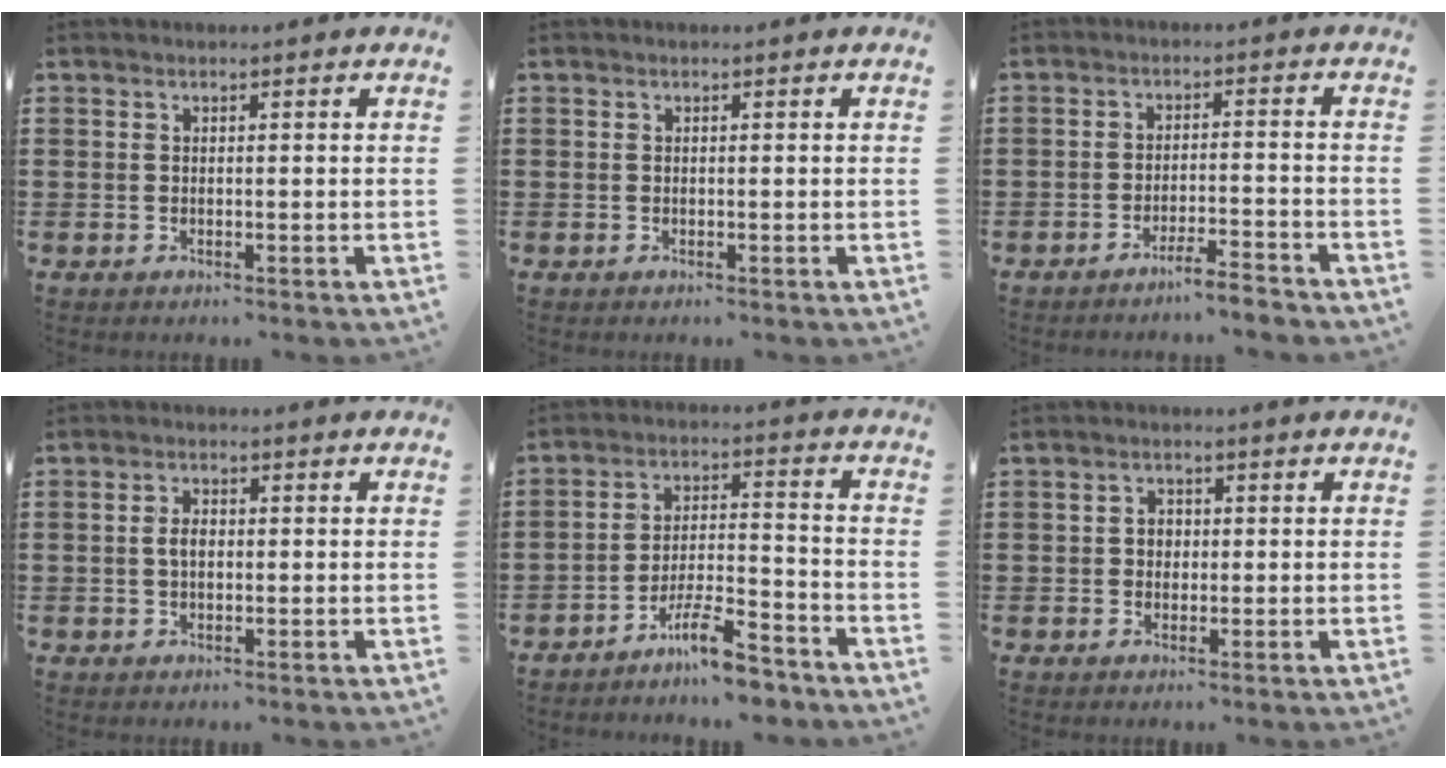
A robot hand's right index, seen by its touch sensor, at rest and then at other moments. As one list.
[{"total": 0.0}, {"total": 3.8, "force": [-3.5, -0.4, 1.2], "torque": [-0.020, -0.003, -0.069]}, {"total": 2.3, "force": [0.0, 1.2, 1.9], "torque": [-0.039, 0.005, -0.001]}, {"total": 8.5, "force": [-6.9, 1.5, 4.7], "torque": [-0.076, 0.018, -0.127]}, {"total": 1.5, "force": [-0.1, 1.4, 0.7], "torque": [-0.017, 0.006, -0.003]}]